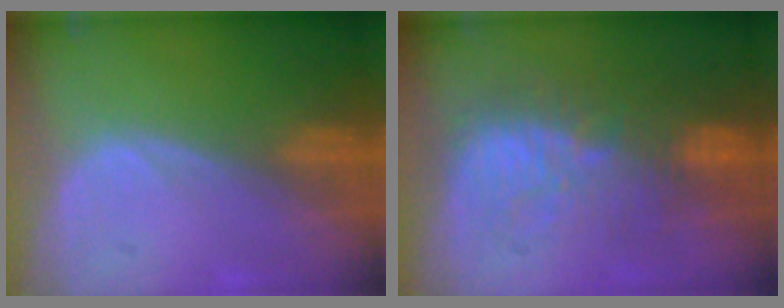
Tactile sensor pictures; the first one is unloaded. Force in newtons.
{"total": 10.0, "press": 9.5, "slide": 3.0}